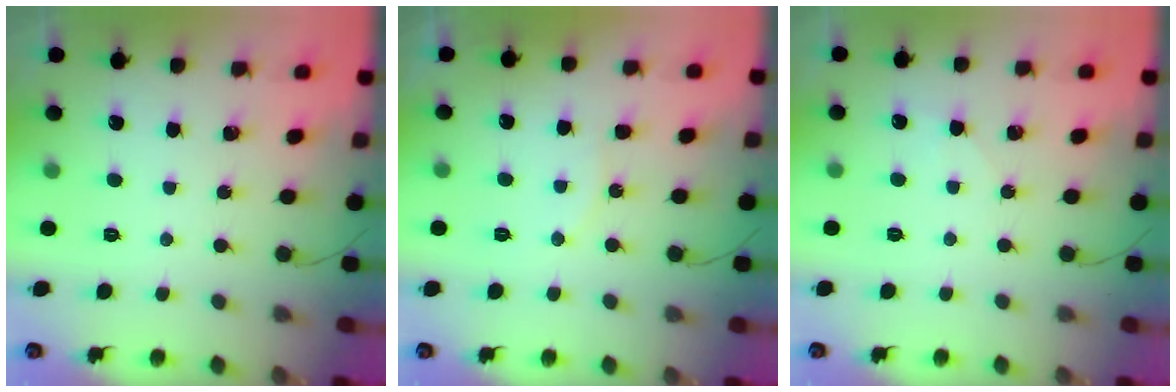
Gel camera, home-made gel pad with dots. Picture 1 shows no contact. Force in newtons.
{"total": 5.0, "press": 5.0, "slide": 0.6}
{"total": 3.0, "press": 2.6, "slide": 1.5}